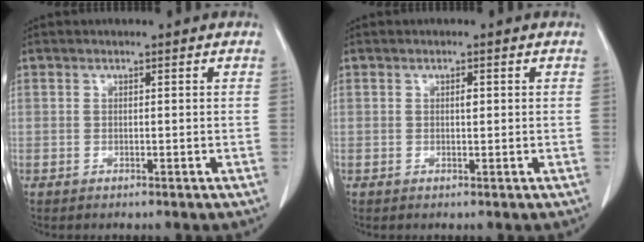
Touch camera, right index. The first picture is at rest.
{"total": 0.8, "force": [0.2, 0.3, 0.7], "torque": [-0.013, 0.001, 0.003]}